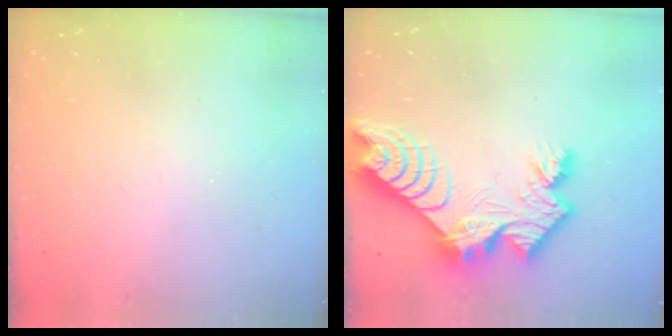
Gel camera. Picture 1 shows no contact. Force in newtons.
{"total": 15.7, "press": 15.6, "slide": 1.5}